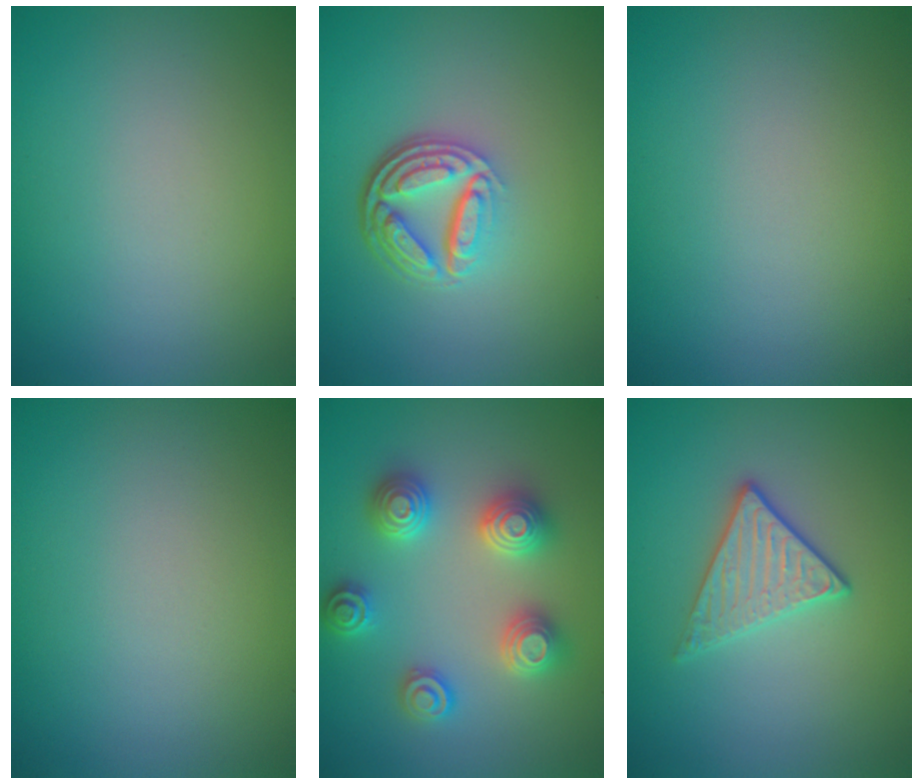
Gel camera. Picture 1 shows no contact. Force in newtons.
{"total": 5.1, "press": 3.6, "slide": 3.6}
{"total": 0.0}
{"total": 0.0}
{"total": 4.8, "press": 4.7, "slide": 0.8}
{"total": 2.8, "press": 2.7, "slide": 0.8}